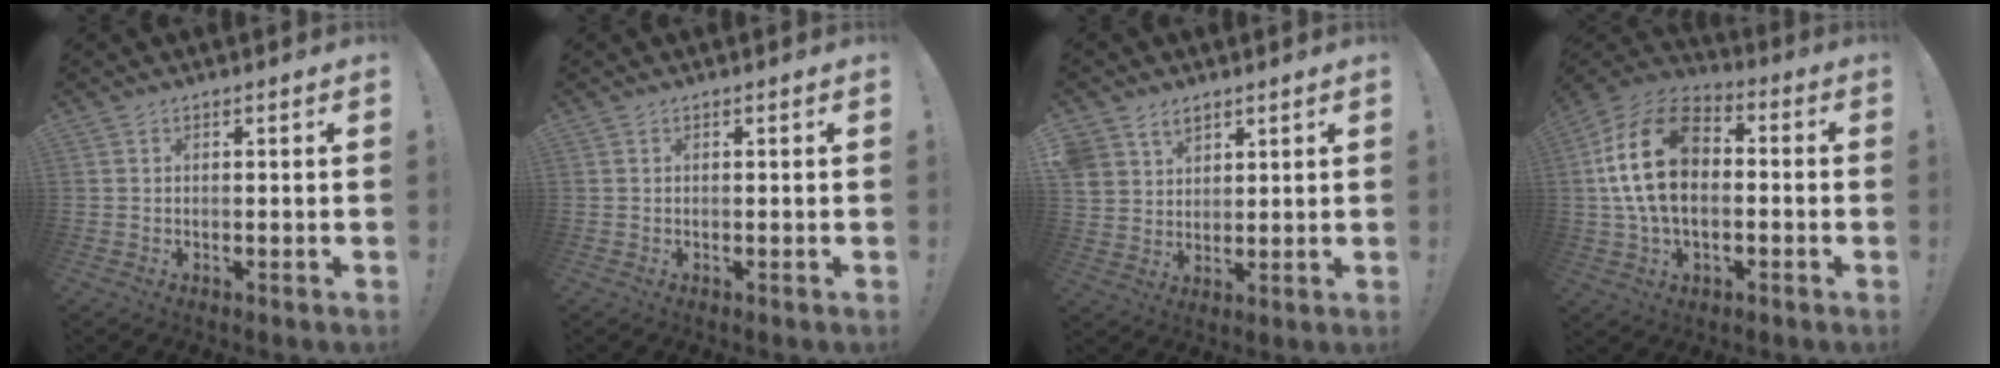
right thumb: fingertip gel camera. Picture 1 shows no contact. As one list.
[{"total": 0.0}, {"total": 6.3, "force": [4.4, 4.4, 1.0], "torque": [-0.023, -0.029, 0.089]}, {"total": 20.3, "force": [2.1, 13.5, 15.0], "torque": [-0.272, 0.016, 0.043]}]